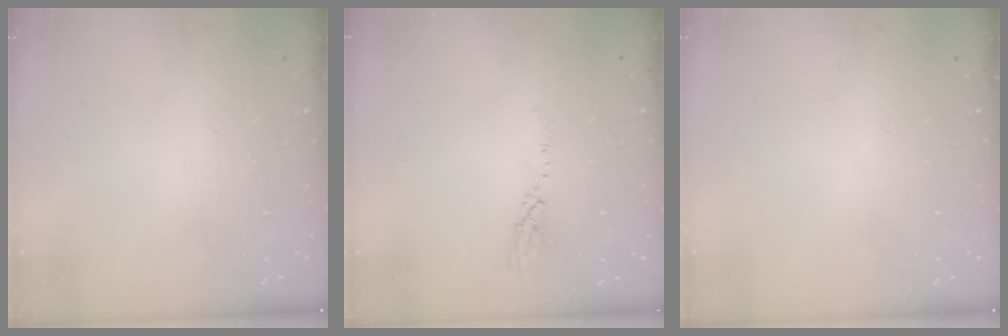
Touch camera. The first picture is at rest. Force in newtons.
{"total": 3.8, "press": 3.8, "slide": 0.2}
{"total": 0.0}